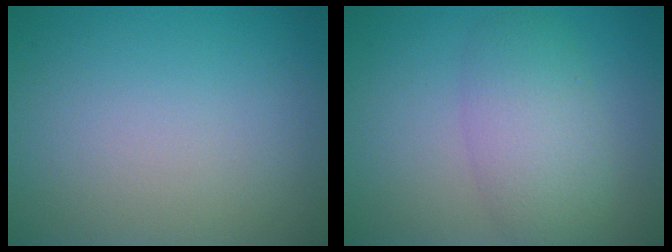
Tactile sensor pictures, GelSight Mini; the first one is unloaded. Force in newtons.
{"total": 4.7, "press": 4.7, "slide": 0.2}